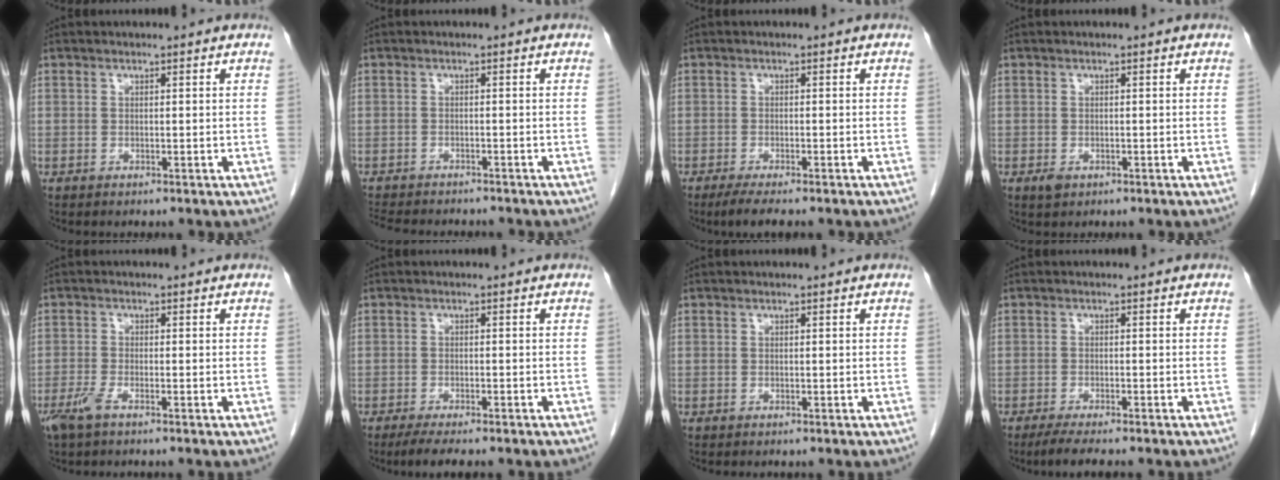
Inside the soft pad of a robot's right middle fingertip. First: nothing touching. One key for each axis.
{"total": 10.1, "fx": -9.0, "fy": 2.4, "fz": 3.9, "tx": -0.072, "ty": -0.010, "tz": -0.123}
{"total": 4.6, "fx": -3.6, "fy": 0.6, "fz": 2.9, "tx": -0.046, "ty": -0.012, "tz": -0.053}
{"total": 1.1, "fx": -0.4, "fy": 0.7, "fz": 0.8, "tx": -0.015, "ty": -0.001, "tz": -0.001}
{"total": 2.9, "fx": -1.8, "fy": 0.4, "fz": 2.2, "tx": -0.057, "ty": -0.008, "tz": -0.040}
{"total": 5.4, "fx": -4.3, "fy": 0.7, "fz": 3.3, "tx": -0.048, "ty": -0.012, "tz": -0.061}
{"total": 0.0}
{"total": 4.8, "fx": -3.8, "fy": 0.3, "fz": 2.9, "tx": -0.048, "ty": -0.012, "tz": -0.058}